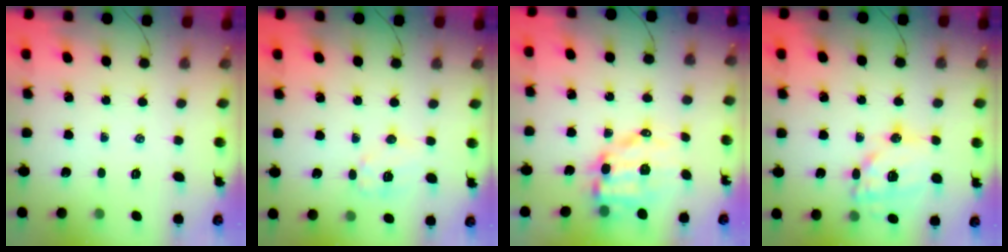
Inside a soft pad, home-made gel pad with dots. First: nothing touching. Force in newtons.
{"total": 7.8, "press": 7.7, "slide": 0.8}
{"total": 8.7, "press": 8.4, "slide": 2.3}
{"total": 14.0, "press": 13.9, "slide": 2.2}